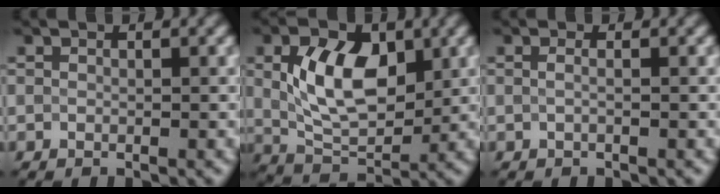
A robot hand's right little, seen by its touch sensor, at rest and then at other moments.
{"total": 7.4, "force": [1.6, 4.3, 5.8], "torque": [-0.112, 0.002, 0.031]}
{"total": 0.7, "force": [0.1, 0.1, 0.7], "torque": [-0.012, -0.005, -0.006]}